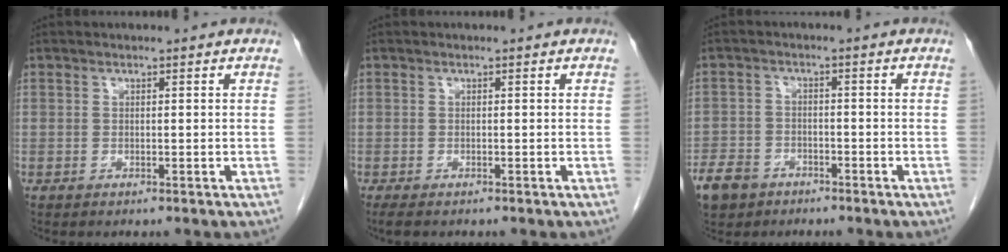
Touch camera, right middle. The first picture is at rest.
{"total": 2.1, "force": [-1.7, 0.6, 1.2], "torque": [-0.021, -0.008, -0.023]}
{"total": 6.4, "force": [-4.4, 4.3, 1.9], "torque": [-0.045, 0.005, -0.076]}